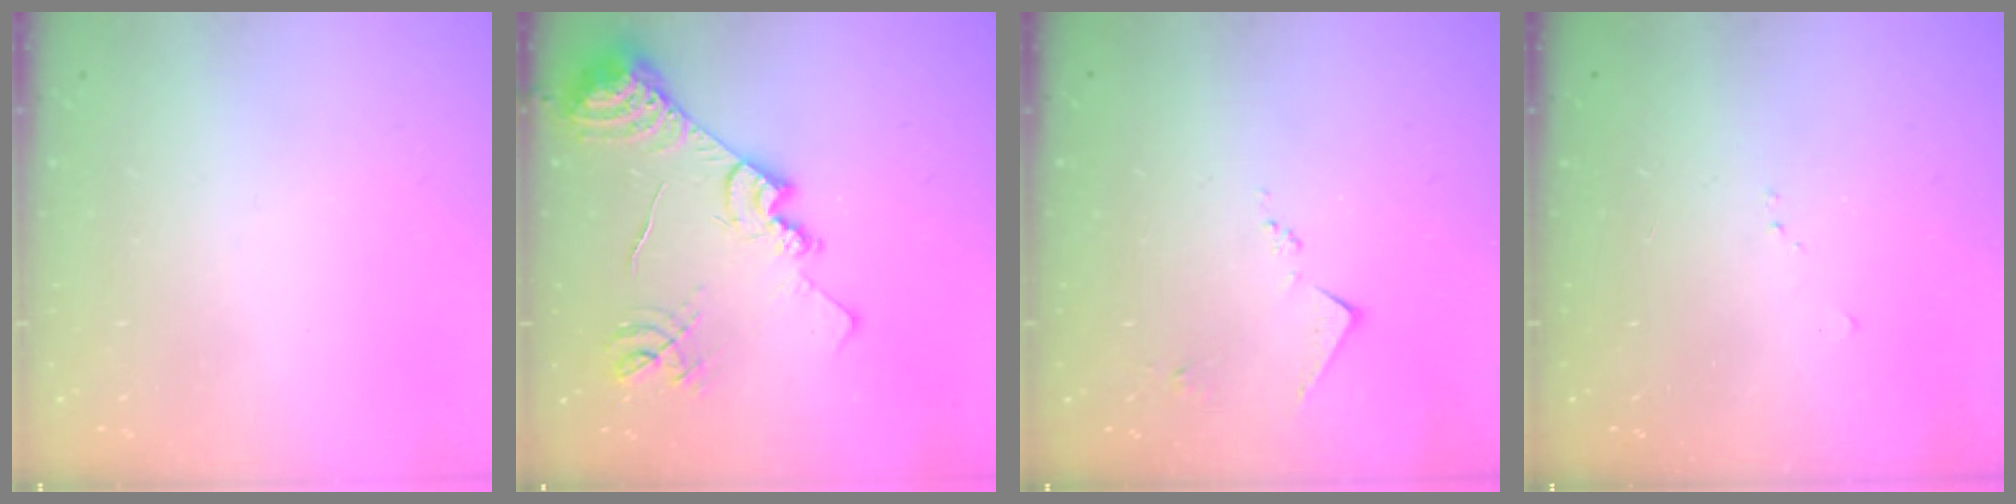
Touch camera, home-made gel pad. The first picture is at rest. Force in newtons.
{"total": 18.8, "press": 18.7, "slide": 1.8}
{"total": 5.7, "press": 5.7, "slide": 0.8}
{"total": 6.4, "press": 6.4, "slide": 0.8}